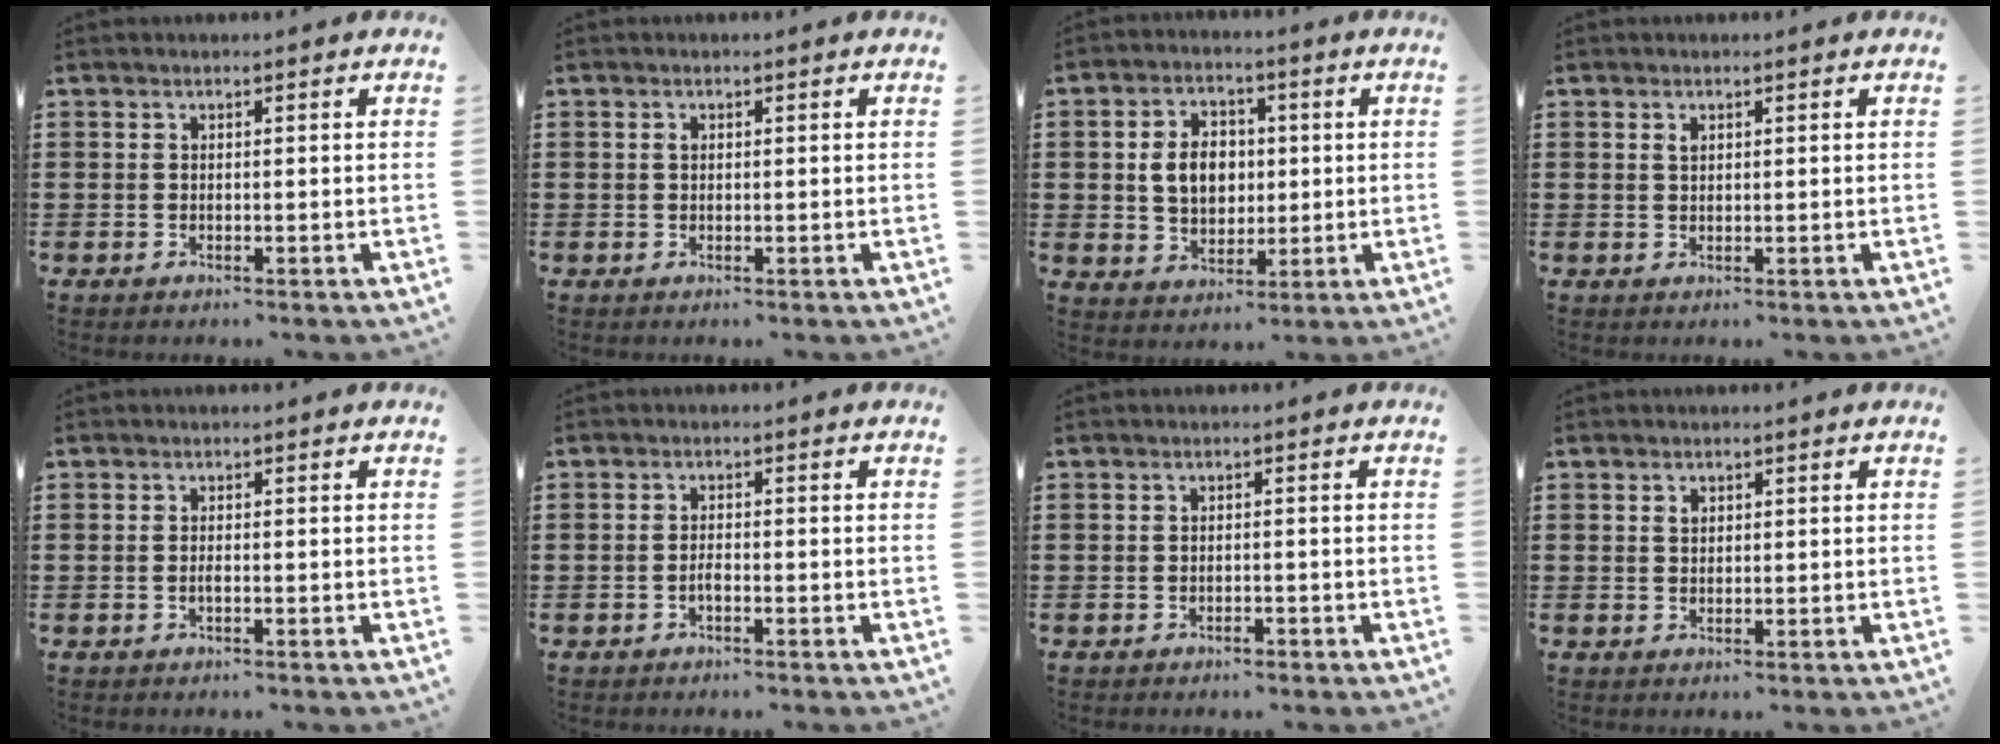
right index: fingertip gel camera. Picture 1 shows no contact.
{"total": 0.8, "force": [0.2, 0.5, 0.5], "torque": [-0.012, 0.003, 0.004]}
{"total": 6.9, "force": [0.5, 5.3, 4.4], "torque": [-0.097, 0.007, -0.001]}
{"total": 1.0, "force": [0.5, 0.6, 0.6], "torque": [-0.014, 0.003, 0.009]}
{"total": 0.7, "force": [-0.3, 0.0, 0.6], "torque": [-0.013, -0.008, -0.003]}
{"total": 1.2, "force": [-0.7, 0.3, 0.9], "torque": [-0.020, -0.004, -0.012]}
{"total": 0.8, "force": [-0.8, 0.0, 0.2], "torque": [-0.009, -0.006, -0.015]}
{"total": 1.2, "force": [0.5, 0.8, 0.6], "torque": [-0.013, 0.004, 0.010]}